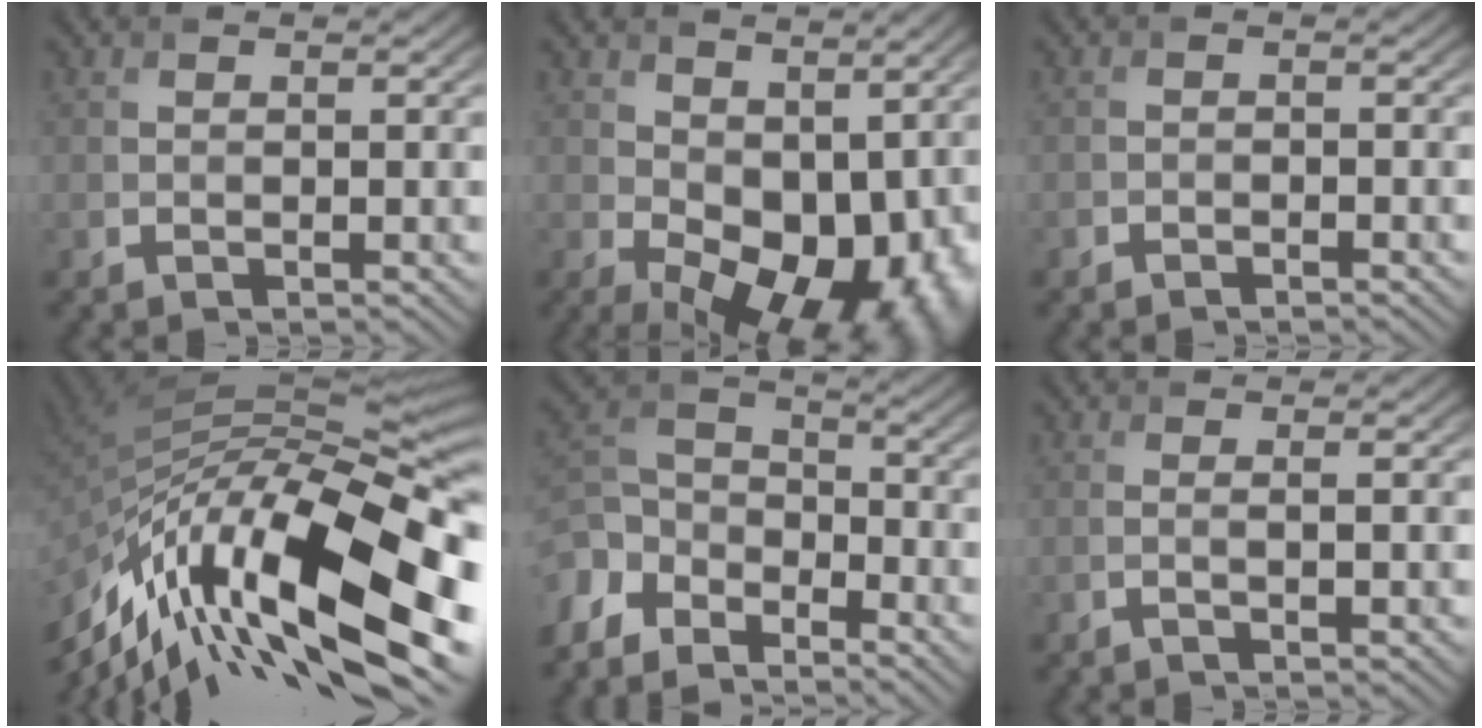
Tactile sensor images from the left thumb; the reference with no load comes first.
{"total": 13.5, "force": [0.8, 8.6, 10.3], "torque": [-0.142, -0.027, 0.045]}
{"total": 1.0, "force": [-1.0, 0.1, -0.1], "torque": [0.002, -0.001, -0.017]}
{"total": 19.6, "force": [-9.0, 7.1, 15.9], "torque": [-0.306, -0.008, -0.159]}
{"total": 7.7, "force": [-6.2, 3.5, 3.0], "torque": [-0.090, -0.008, -0.142]}
{"total": 1.3, "force": [-0.3, 0.2, 1.3], "torque": [-0.023, 0.002, -0.012]}